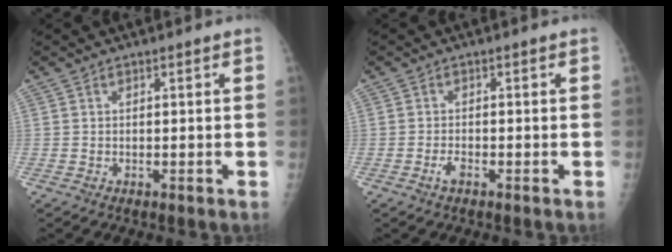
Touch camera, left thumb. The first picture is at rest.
{"total": 1.6, "force": [-1.0, 0.7, 1.1], "torque": [-0.026, 0.003, -0.019]}